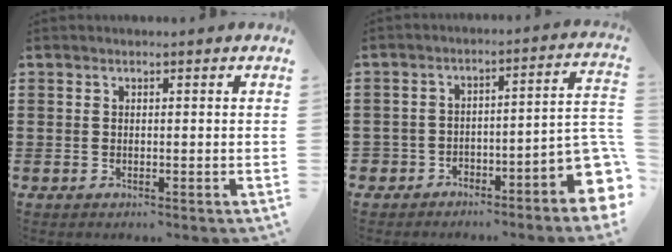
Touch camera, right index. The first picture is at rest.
{"total": 5.1, "force": [-4.1, 1.4, 2.5], "torque": [-0.039, -0.003, -0.080]}